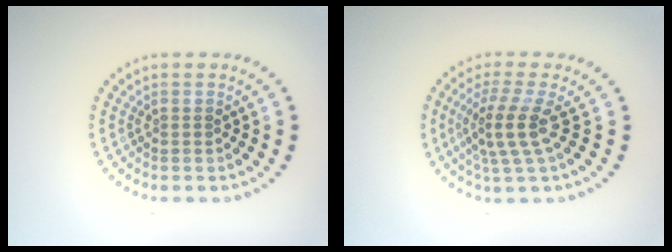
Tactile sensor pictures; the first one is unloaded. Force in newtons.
{"total": 3.5, "press": 2.6, "slide": 2.3}